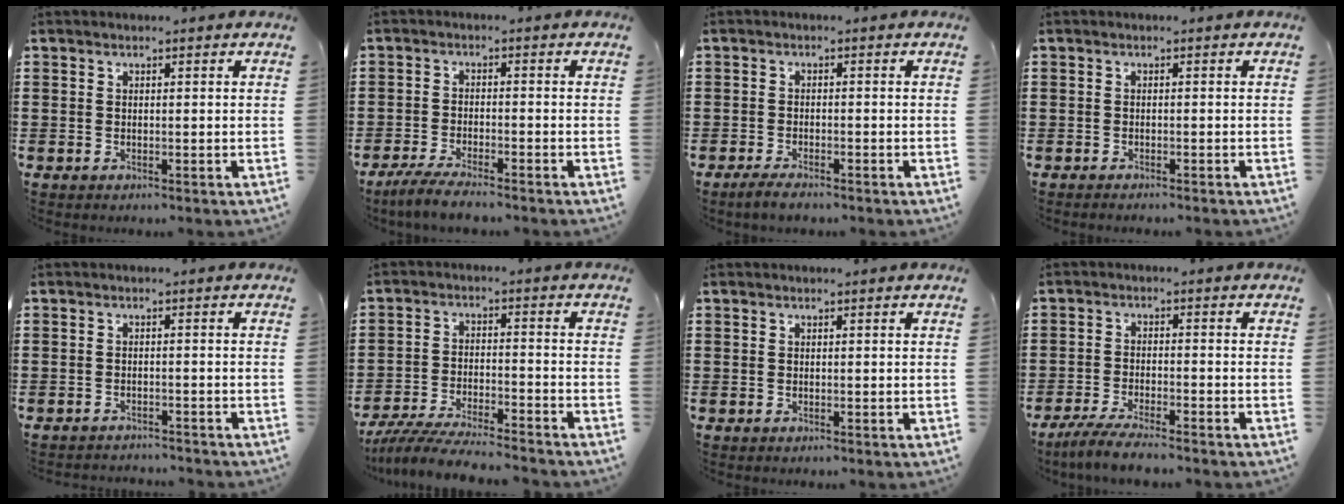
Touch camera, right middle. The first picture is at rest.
{"total": 3.8, "force": [-3.5, 0.2, 1.6], "torque": [-0.040, -0.007, -0.070]}
{"total": 2.0, "force": [-1.7, 0.3, 1.1], "torque": [-0.027, 0.000, -0.033]}
{"total": 0.7, "force": [-0.6, 0.0, 0.0], "torque": [-0.003, -0.001, -0.013]}
{"total": 1.7, "force": [-1.7, 0.1, 0.0], "torque": [-0.007, 0.000, -0.036]}
{"total": 6.6, "force": [-6.3, 0.3, 2.0], "torque": [-0.046, -0.004, -0.123]}
{"total": 0.0}
{"total": 4.3, "force": [-3.8, 0.1, 1.9], "torque": [-0.046, -0.011, -0.076]}